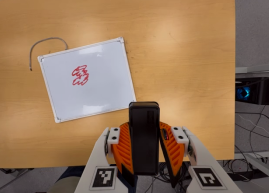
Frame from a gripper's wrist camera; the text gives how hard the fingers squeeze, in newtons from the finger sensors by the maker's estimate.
{"total": 8.5, "left": 6.6, "right": 10.3}